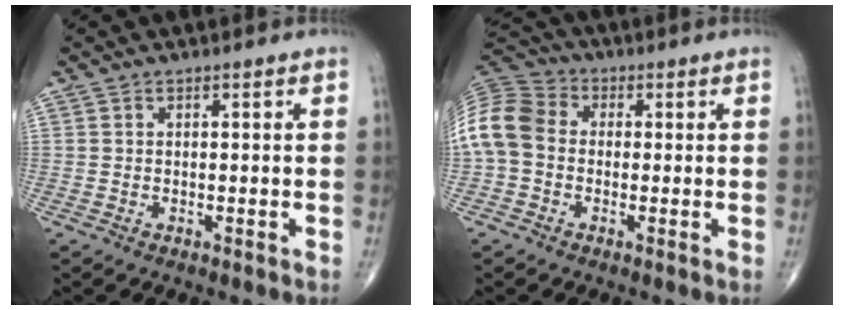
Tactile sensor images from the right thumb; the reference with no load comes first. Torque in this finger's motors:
{"motor_torque": [0.30, 0.37, 0.88, -0.36, 0.27]}